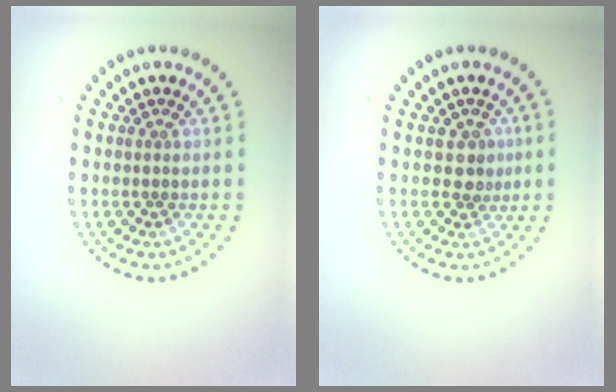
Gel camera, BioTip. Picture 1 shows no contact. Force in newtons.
{"total": 1.8, "press": 1.5, "slide": 1.0}